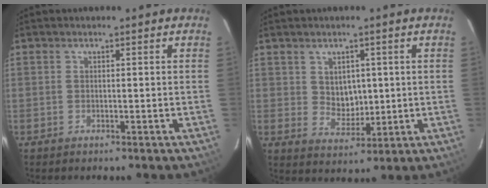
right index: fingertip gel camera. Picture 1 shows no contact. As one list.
[{"total": 5.1, "force": [1.3, 4.2, 2.6], "torque": [-0.040, 0.005, 0.034]}]